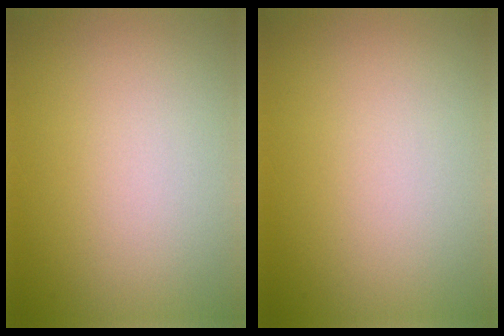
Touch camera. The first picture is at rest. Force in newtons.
{"total": 0.0}